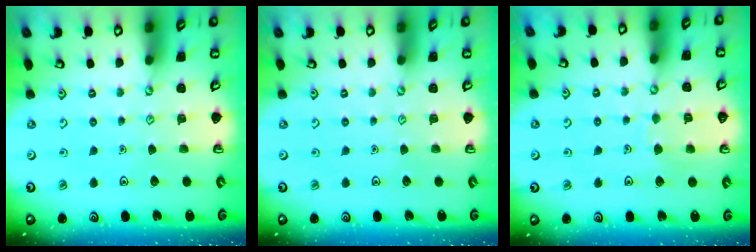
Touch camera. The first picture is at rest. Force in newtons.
{"total": 0.0}
{"total": 4.7, "press": 4.7, "slide": 0.4}